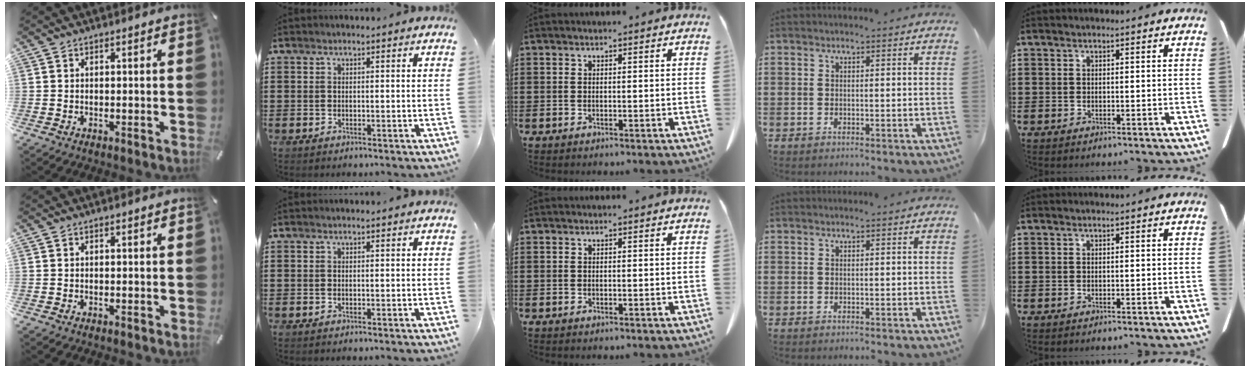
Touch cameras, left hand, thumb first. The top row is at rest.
{}